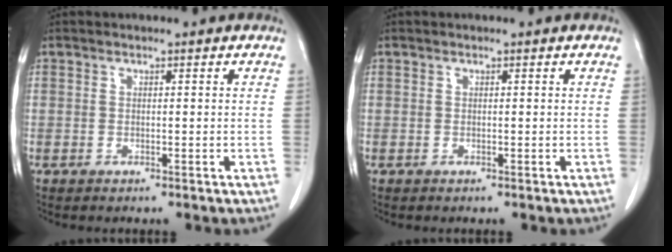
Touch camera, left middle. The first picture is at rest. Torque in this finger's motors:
{"motor_torque": [0.60, -0.46, -0.04, 0.01]}